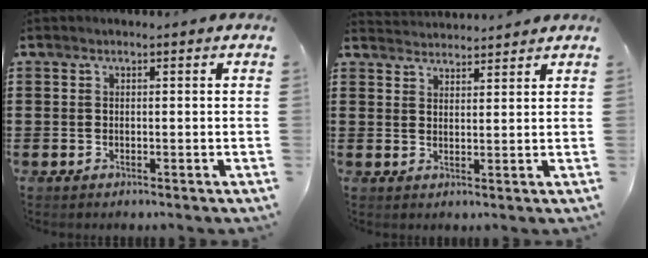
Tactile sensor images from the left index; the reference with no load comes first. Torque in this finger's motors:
{"motor_torque": [-2.14, 0.00, -0.34, -0.07]}